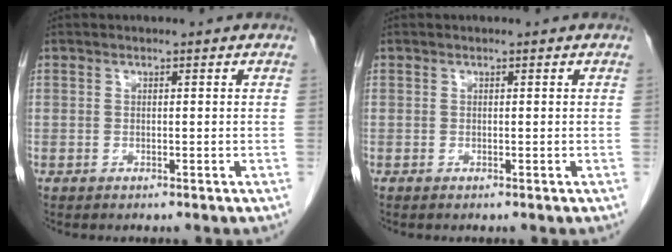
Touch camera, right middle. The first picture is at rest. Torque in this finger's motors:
{"motor_torque": [0.04, 0.12, 0.09, 0.01]}